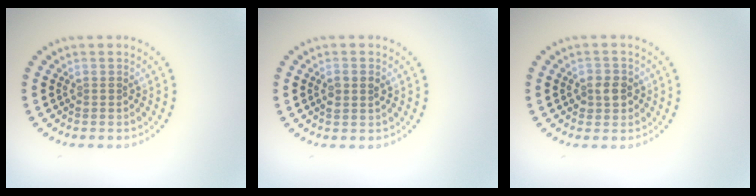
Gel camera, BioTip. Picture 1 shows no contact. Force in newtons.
{"total": 1.5, "press": 1.4, "slide": 0.3}
{"total": 2.0, "press": 1.9, "slide": 0.7}